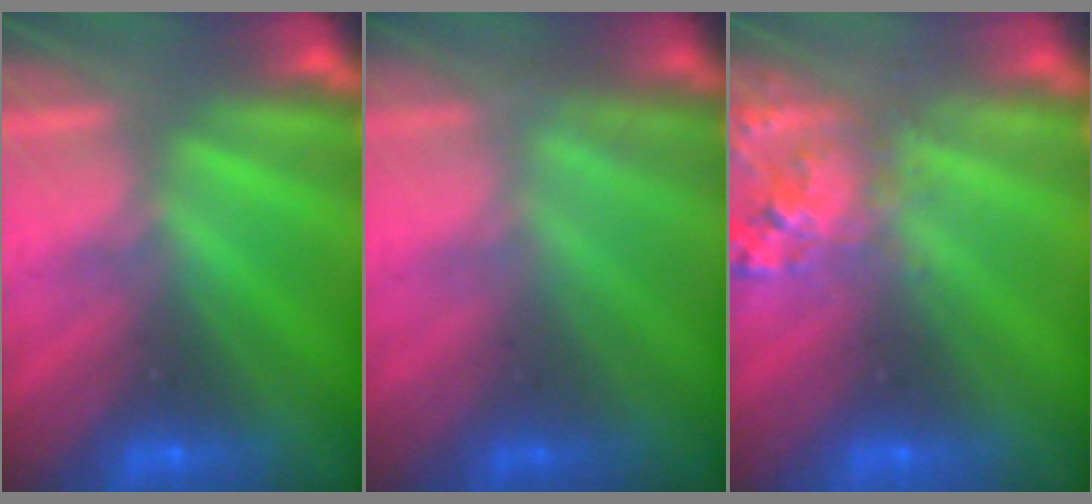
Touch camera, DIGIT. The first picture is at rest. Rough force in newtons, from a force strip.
{"total": 2.4}
{"total": 2.6}